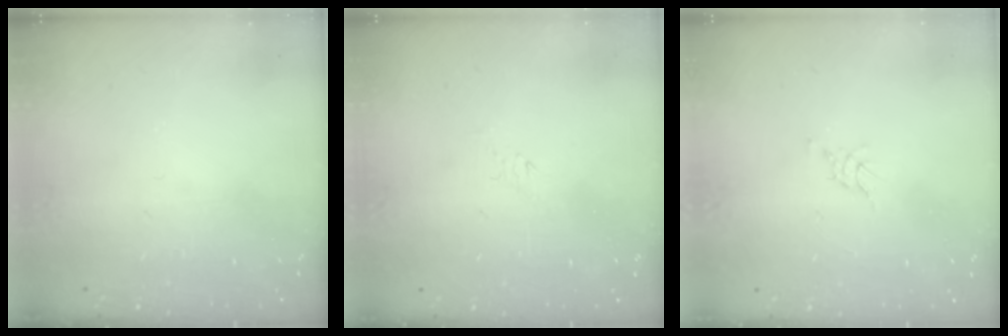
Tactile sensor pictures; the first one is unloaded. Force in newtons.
{"total": 2.8, "press": 2.7, "slide": 0.6}
{"total": 1.4, "press": 1.4, "slide": 0.2}